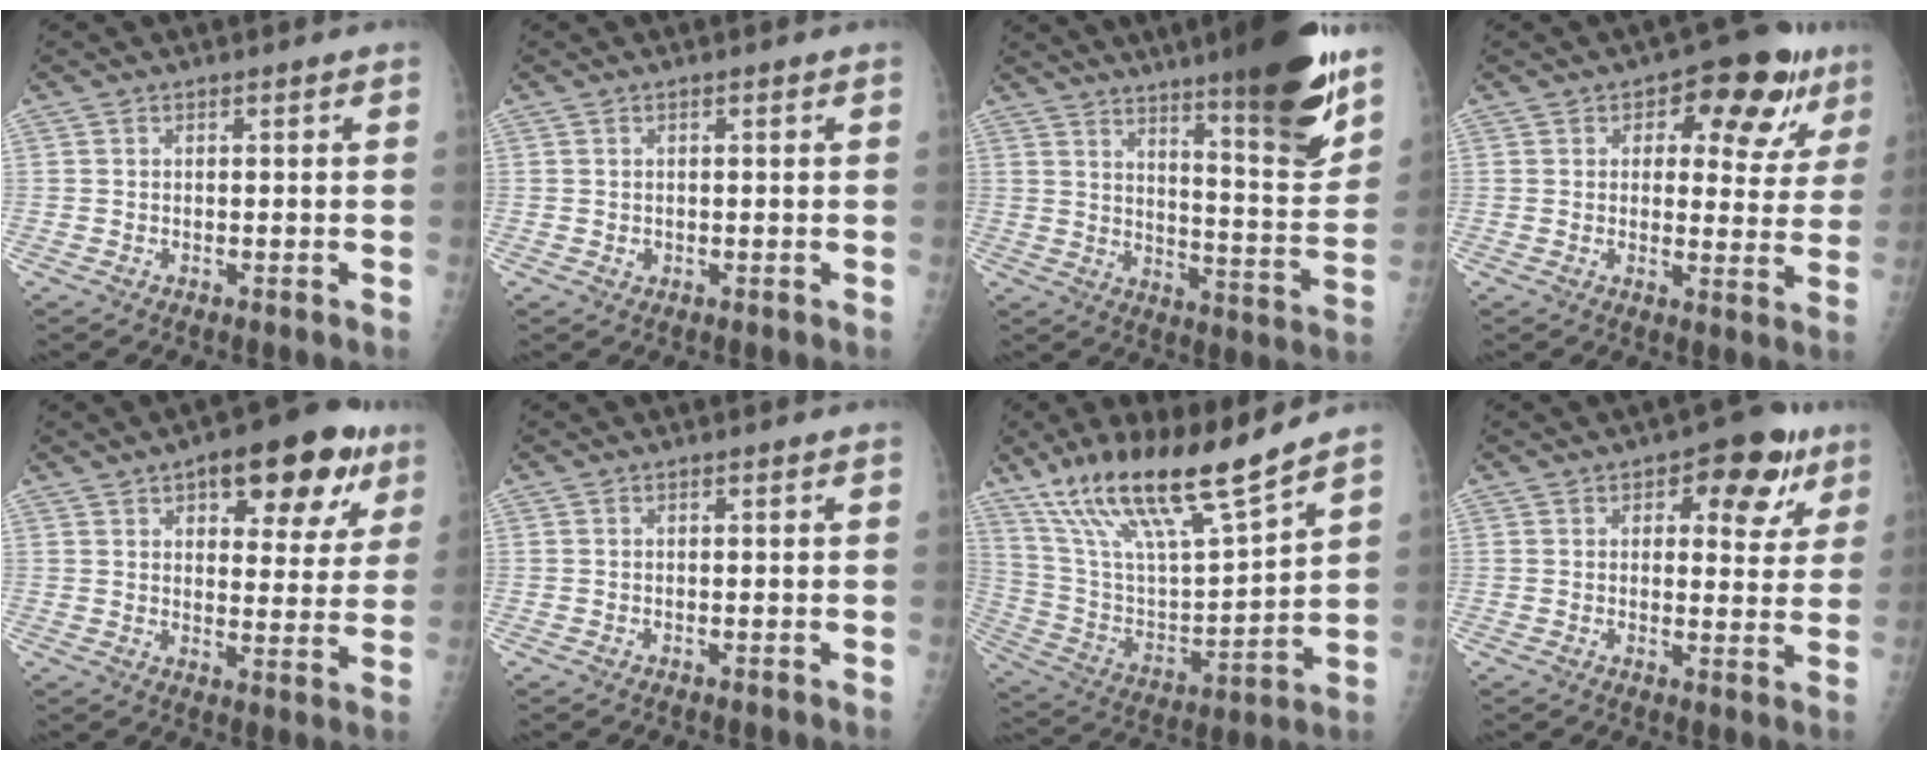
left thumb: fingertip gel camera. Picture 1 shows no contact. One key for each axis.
{"total": 0.8, "fx": 0.1, "fy": 0.7, "fz": 0.4, "tx": -0.002, "ty": 0.001, "tz": 0.003}
{"total": 19.6, "fx": 13.3, "fy": 2.3, "fz": 14.1, "tx": -0.173, "ty": -0.081, "tz": 0.200}
{"total": 13.3, "fx": 6.4, "fy": 7.2, "fz": 9.2, "tx": -0.062, "ty": -0.008, "tz": 0.080}
{"total": 17.0, "fx": 8.7, "fy": 7.6, "fz": 12.5, "tx": -0.117, "ty": -0.019, "tz": 0.116}
{"total": 0.0}
{"total": 20.6, "fx": 15.4, "fy": 3.2, "fz": 13.3, "tx": -0.223, "ty": -0.063, "tz": 0.293}
{"total": 10.7, "fx": 5.2, "fy": 5.6, "fz": 7.5, "tx": -0.048, "ty": -0.011, "tz": 0.061}